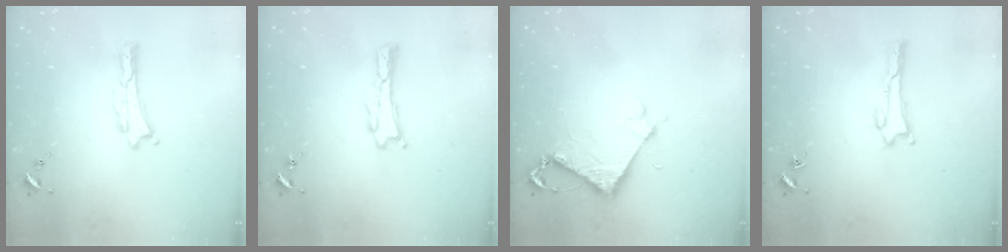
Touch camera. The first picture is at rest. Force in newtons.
{"total": 0.0}
{"total": 3.9, "press": 3.8, "slide": 0.3}
{"total": 0.8, "press": 0.8, "slide": 0.2}